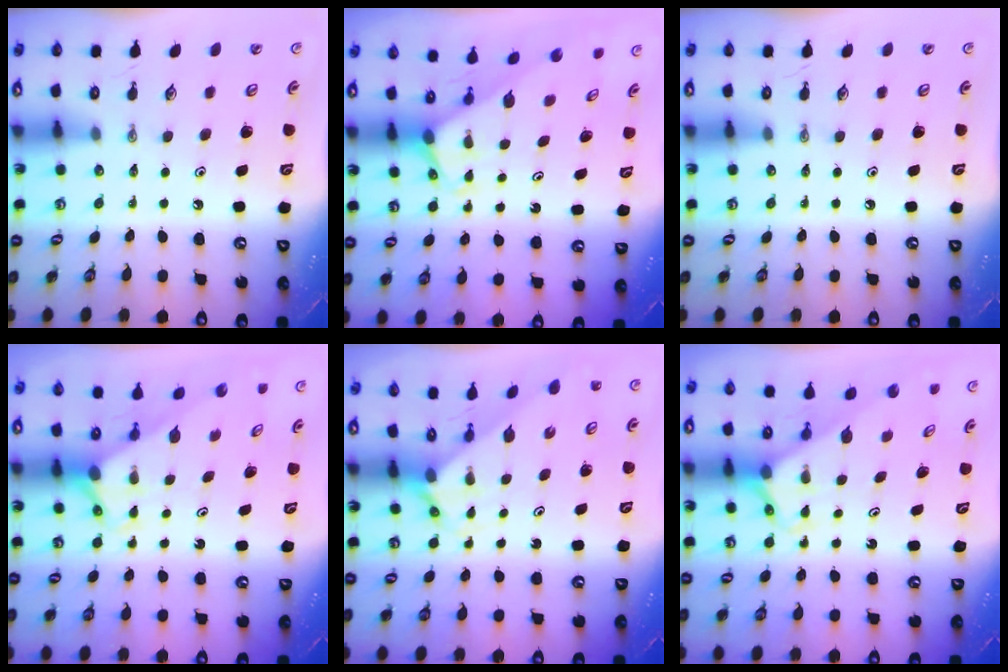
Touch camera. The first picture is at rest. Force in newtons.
{"total": 2.1, "press": 2.1, "slide": 0.1}
{"total": 0.0}
{"total": 2.8, "press": 2.8, "slide": 0.1}
{"total": 2.3, "press": 2.3, "slide": 0.2}
{"total": 2.5, "press": 2.5, "slide": 0.1}